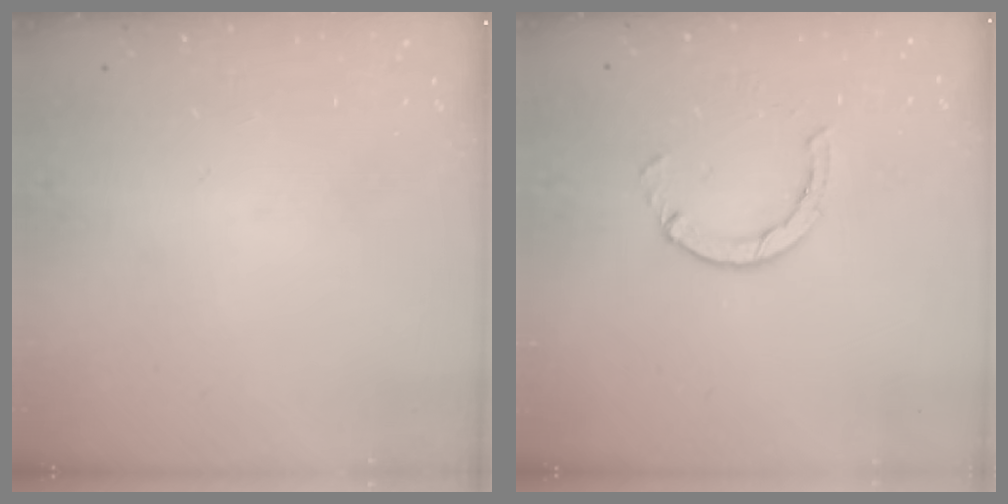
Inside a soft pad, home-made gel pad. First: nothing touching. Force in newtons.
{"total": 2.9, "press": 2.9, "slide": 0.4}